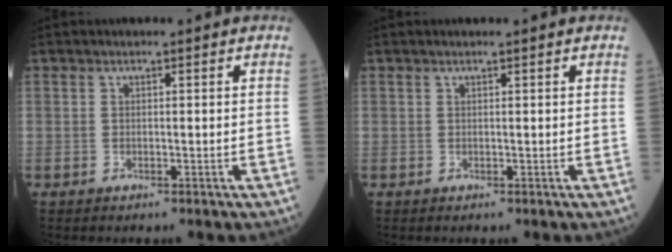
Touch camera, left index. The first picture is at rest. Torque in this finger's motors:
{"motor_torque": [-0.01, 0.05, 0.01, -0.01]}